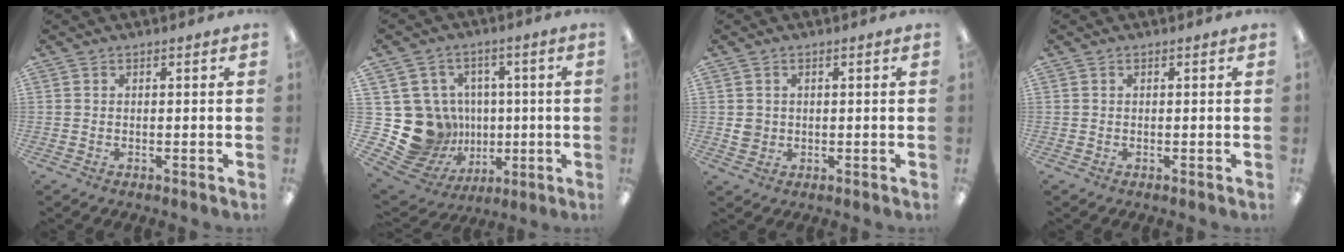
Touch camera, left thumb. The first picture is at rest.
{"total": 17.7, "force": [-1.5, 16.5, 6.1], "torque": [-0.152, -0.002, 0.016]}
{"total": 2.7, "force": [0.4, 2.5, 0.9], "torque": [-0.010, 0.001, 0.005]}
{"total": 0.0}